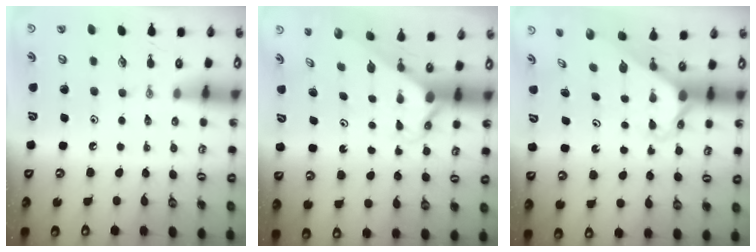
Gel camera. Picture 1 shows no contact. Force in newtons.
{"total": 2.1, "press": 2.1, "slide": 0.2}
{"total": 2.3, "press": 2.3, "slide": 0.2}